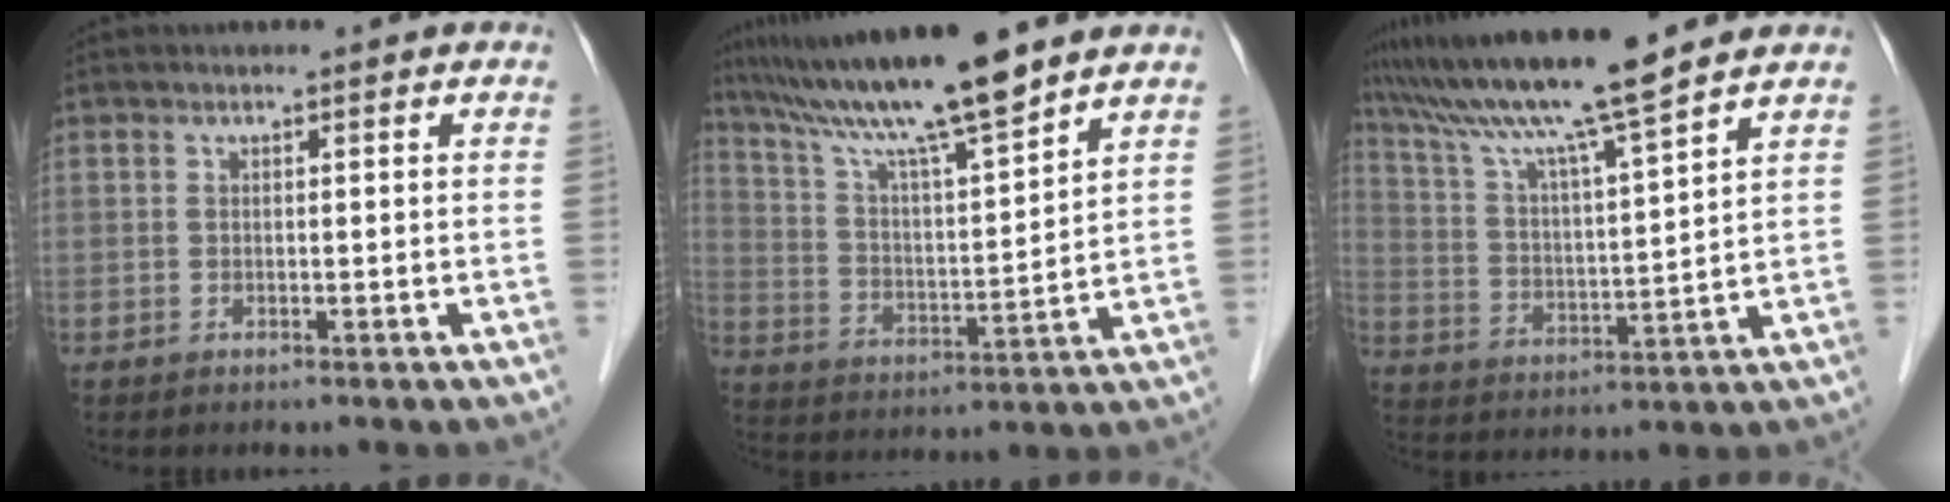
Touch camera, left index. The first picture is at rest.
{"total": 15.1, "force": [12.4, -0.4, 8.5], "torque": [-0.153, 0.007, 0.221]}
{"total": 14.3, "force": [12.1, -1.3, 7.5], "torque": [-0.141, 0.010, 0.210]}